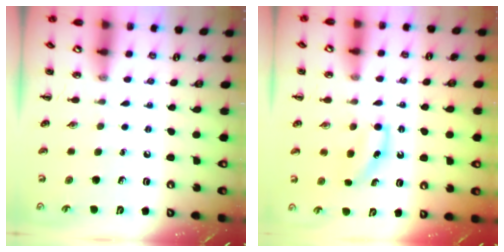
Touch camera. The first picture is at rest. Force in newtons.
{"total": 5.1, "press": 4.9, "slide": 1.3}